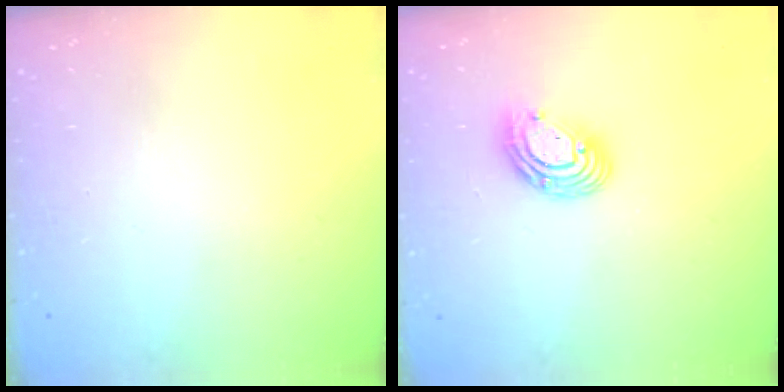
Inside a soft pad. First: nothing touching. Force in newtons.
{"total": 9.5, "press": 9.4, "slide": 1.7}